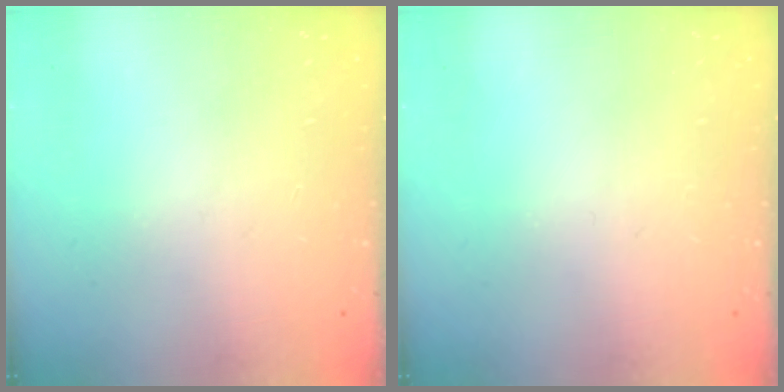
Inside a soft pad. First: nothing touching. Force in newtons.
{"total": 0.0}